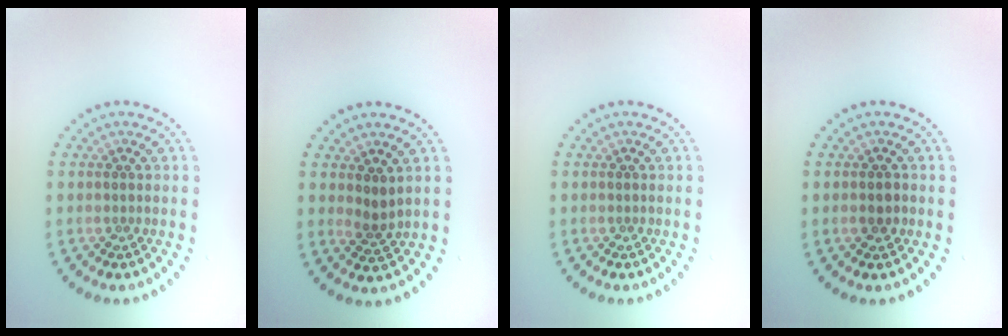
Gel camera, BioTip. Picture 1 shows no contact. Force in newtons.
{"total": 1.5, "press": 1.3, "slide": 0.9}
{"total": 0.0}
{"total": 1.2, "press": 1.2, "slide": 0.3}